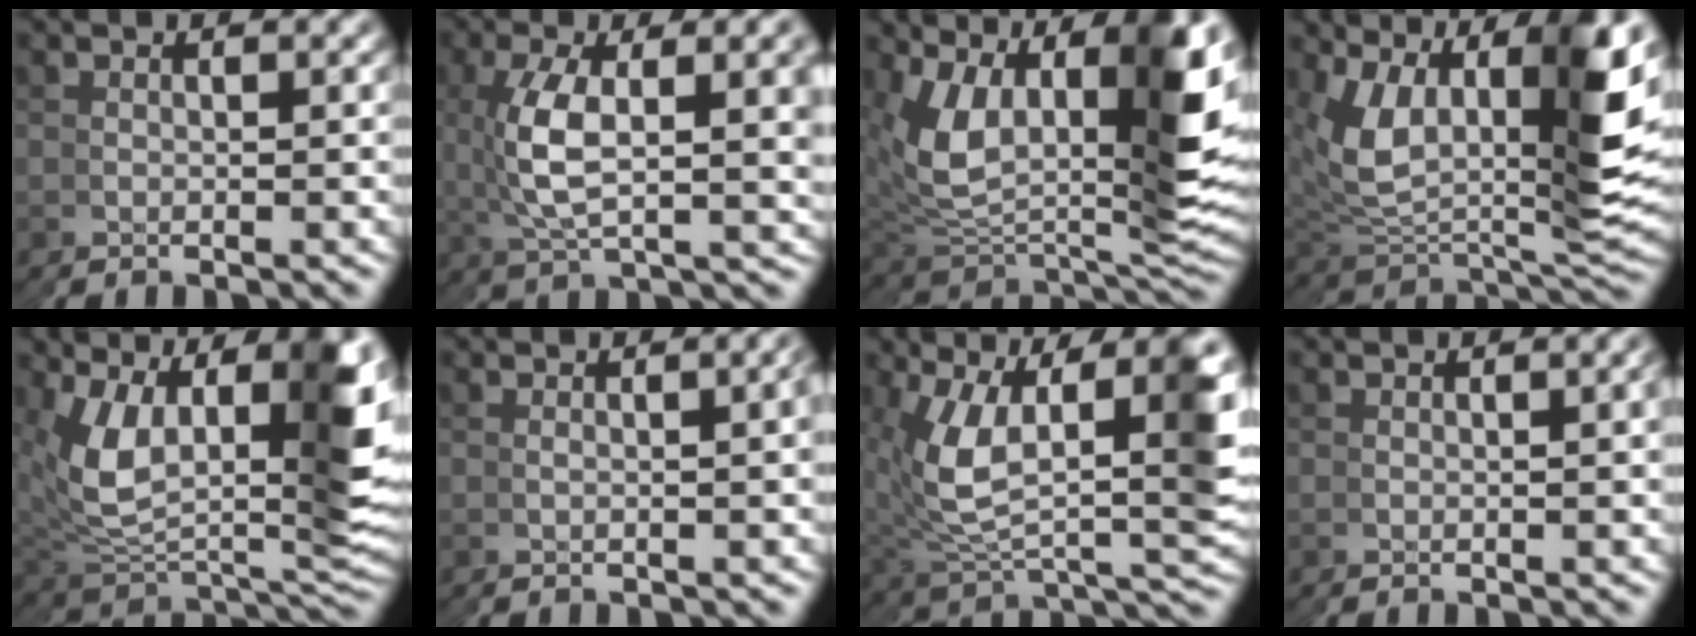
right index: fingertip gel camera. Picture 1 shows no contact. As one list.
[{"total": 4.8, "force": [1.2, 2.3, 4.1], "torque": [-0.084, -0.004, 0.029]}, {"total": 13.8, "force": [1.8, 8.3, 10.9], "torque": [-0.193, -0.025, 0.044]}, {"total": 12.2, "force": [1.9, 7.4, 9.5], "torque": [-0.180, -0.018, 0.043]}, {"total": 13.5, "force": [1.4, 8.2, 10.6], "torque": [-0.181, -0.025, 0.040]}, {"total": 1.6, "force": [0.3, 0.4, 1.5], "torque": [-0.014, 0.007, 0.006]}, {"total": 11.0, "force": [1.1, 6.8, 8.6], "torque": [-0.148, -0.011, 0.029]}, {"total": 0.7, "force": [0.2, 0.1, 0.7], "torque": [-0.008, 0.004, 0.004]}]